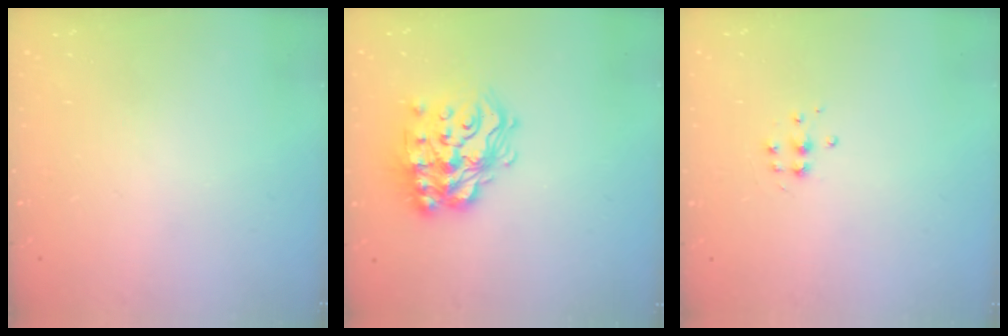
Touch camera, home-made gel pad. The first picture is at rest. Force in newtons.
{"total": 19.7, "press": 19.7, "slide": 1.5}
{"total": 5.3, "press": 5.3, "slide": 0.5}